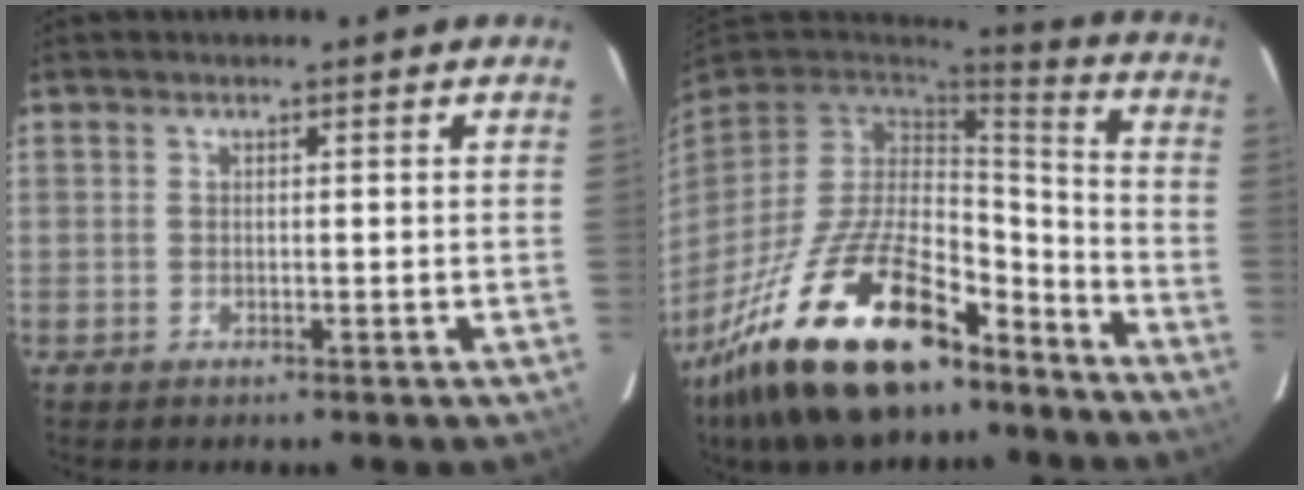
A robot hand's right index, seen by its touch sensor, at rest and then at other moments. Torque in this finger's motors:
{"motor_torque": [1.53, -0.61, 1.05, 0.21]}